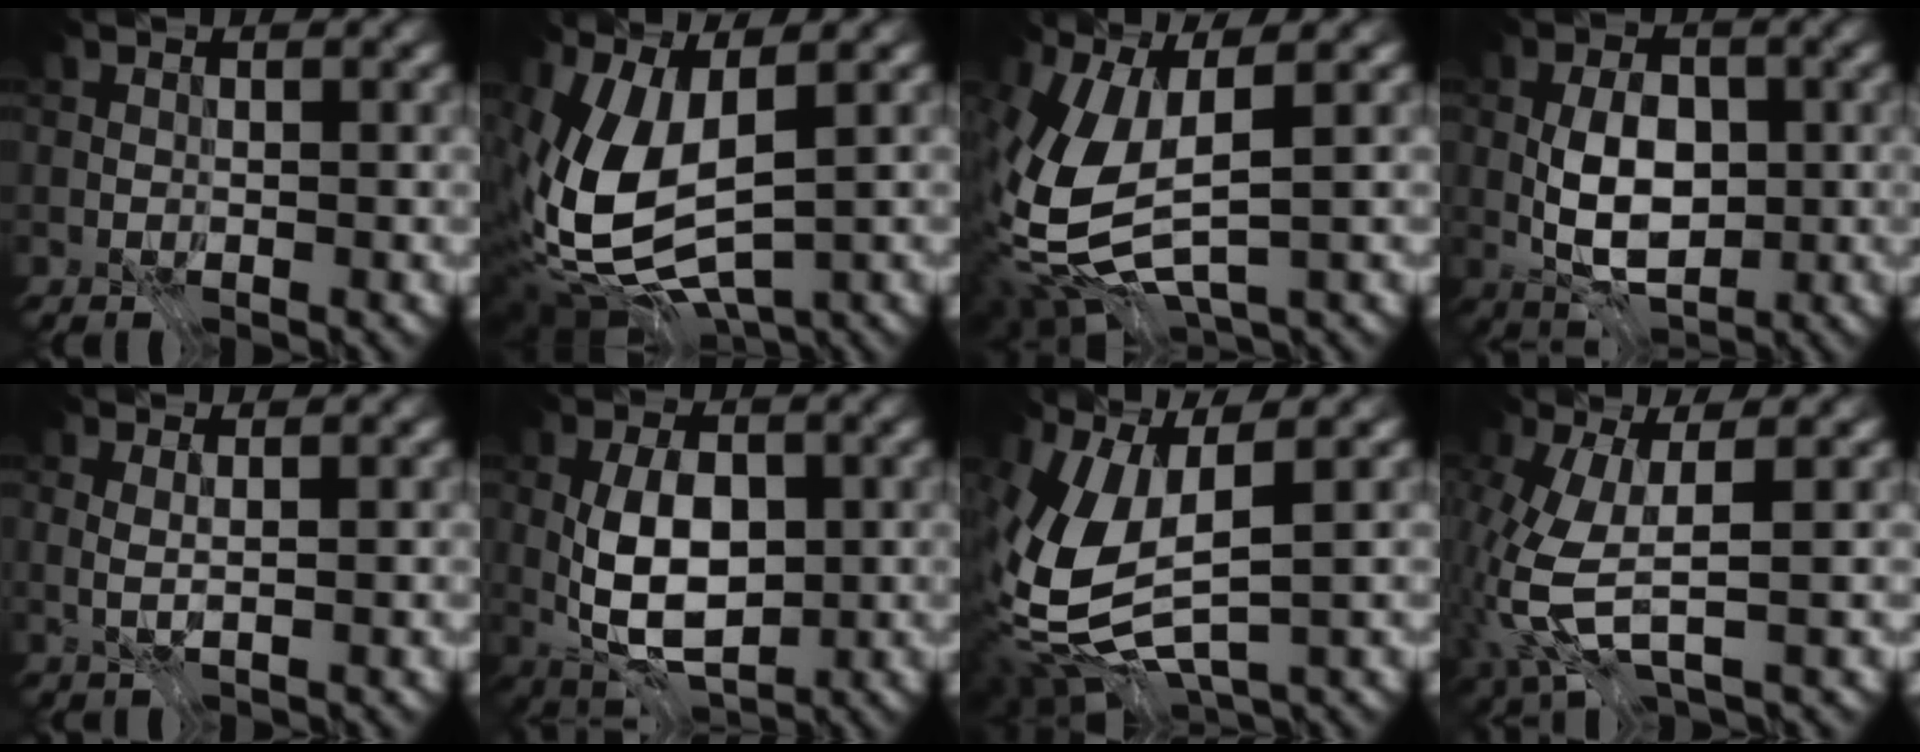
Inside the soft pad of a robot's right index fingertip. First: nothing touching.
{"total": 9.6, "force": [0.1, 4.8, 8.3], "torque": [-0.201, -0.029, 0.008]}
{"total": 10.6, "force": [-1.5, 4.9, 9.3], "torque": [-0.218, -0.019, -0.020]}
{"total": 5.7, "force": [-1.0, 3.2, 4.6], "torque": [-0.082, -0.003, -0.024]}
{"total": 0.9, "force": [0.1, -0.5, 0.7], "torque": [-0.018, -0.005, 0.002]}
{"total": 6.8, "force": [-0.5, 3.6, 5.7], "torque": [-0.110, -0.002, -0.014]}
{"total": 9.7, "force": [-0.4, 4.2, 8.7], "torque": [-0.204, -0.017, -0.002]}
{"total": 7.0, "force": [-1.4, 2.6, 6.4], "torque": [-0.171, -0.012, -0.027]}